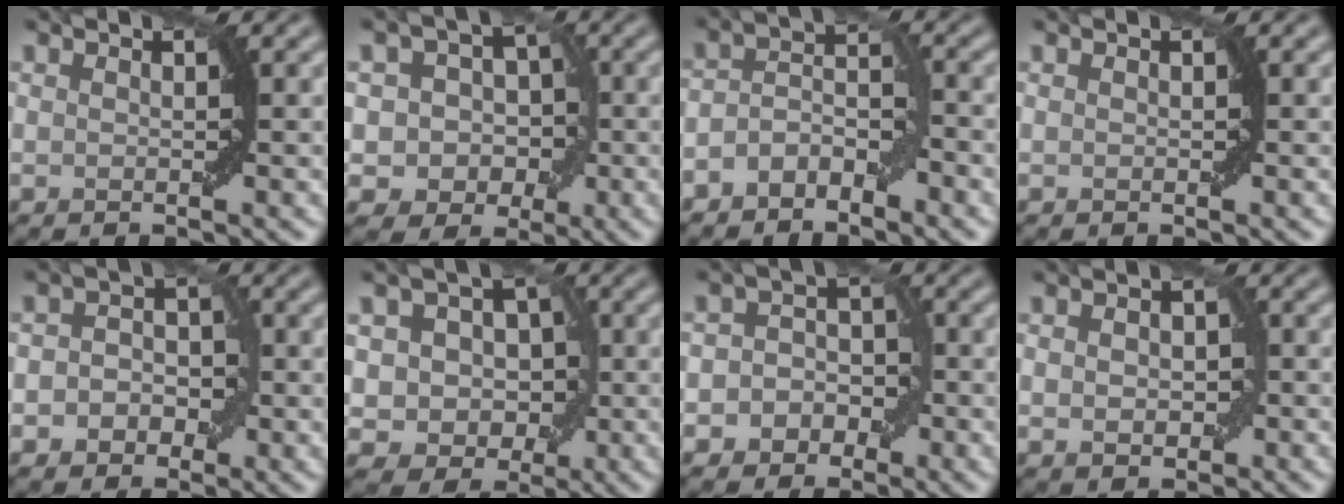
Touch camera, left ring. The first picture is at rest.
{"total": 5.4, "force": [-0.3, 4.9, 2.4], "torque": [-0.006, 0.015, -0.025]}
{"total": 3.0, "force": [-2.1, 1.5, 1.6], "torque": [-0.028, 0.013, -0.040]}
{"total": 0.0}
{"total": 3.2, "force": [-0.7, 2.6, 1.7], "torque": [-0.005, -0.001, -0.021]}
{"total": 5.6, "force": [0.7, 4.8, 2.9], "torque": [-0.024, 0.008, -0.010]}
{"total": 4.3, "force": [-1.3, 3.8, 1.7], "torque": [0.013, 0.019, -0.033]}
{"total": 2.7, "force": [-0.1, 1.9, 2.0], "torque": [-0.030, 0.002, -0.003]}